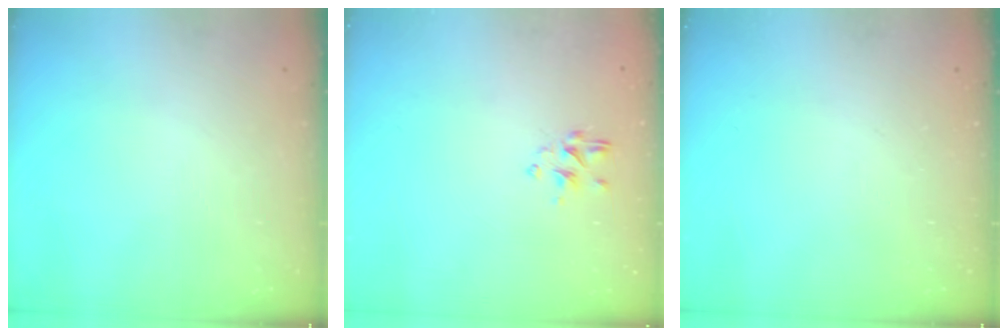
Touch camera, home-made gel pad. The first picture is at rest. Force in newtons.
{"total": 2.3, "press": 2.1, "slide": 0.9}
{"total": 0.0}